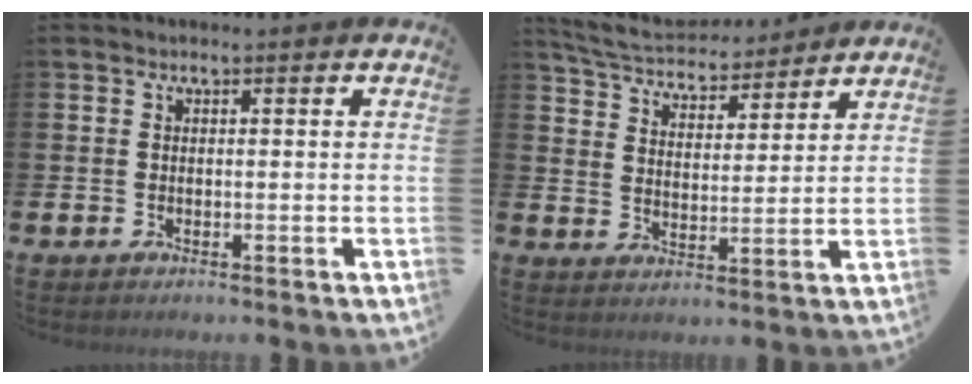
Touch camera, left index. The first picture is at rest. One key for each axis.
{"total": 6.3, "fx": 6.1, "fy": 1.2, "fz": 1.0, "tx": -0.053, "ty": -0.035, "tz": 0.109}